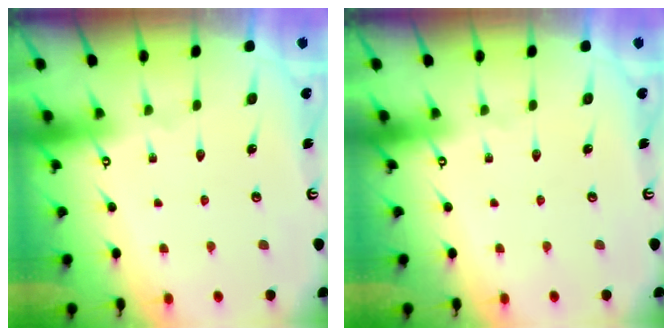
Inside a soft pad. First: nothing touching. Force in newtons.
{"total": 0.0}